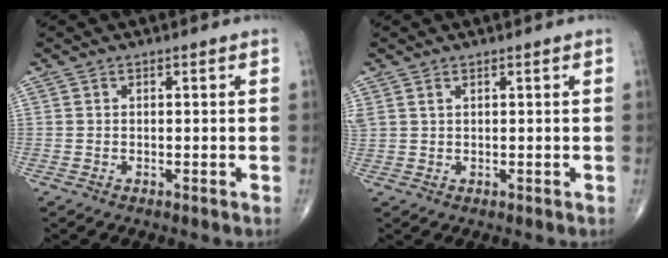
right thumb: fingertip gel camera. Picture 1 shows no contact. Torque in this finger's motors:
{"motor_torque": [-0.24, 0.16, 0.26, 0.23, 0.02]}